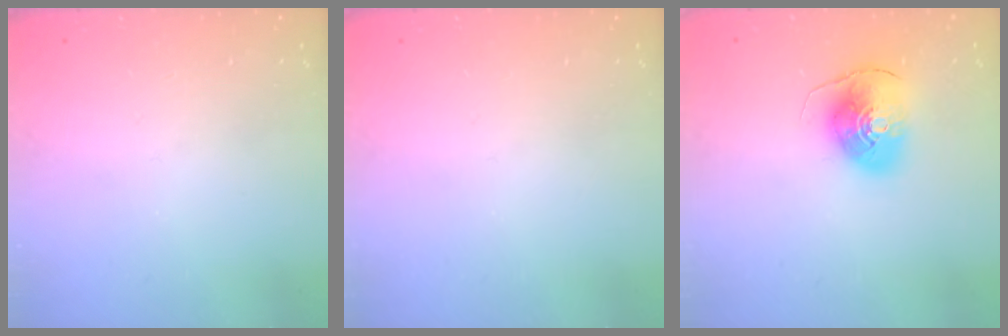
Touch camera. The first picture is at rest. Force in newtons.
{"total": 0.0}
{"total": 10.2, "press": 10.1, "slide": 1.5}